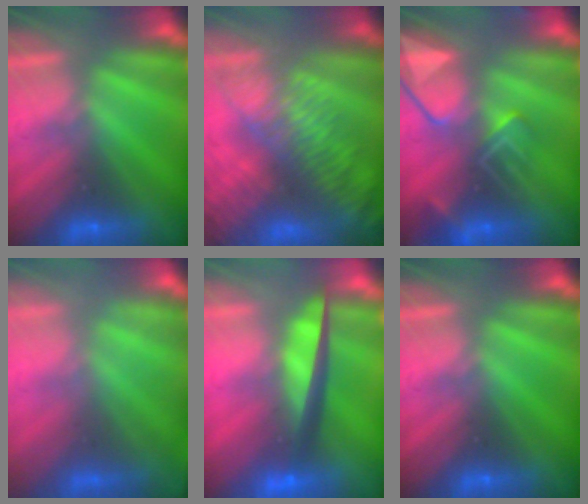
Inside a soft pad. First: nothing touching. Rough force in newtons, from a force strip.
{"total": 9.5}
{"total": 7.4}
{"total": 2.0}
{"total": 7.0}
{"total": 0.0}